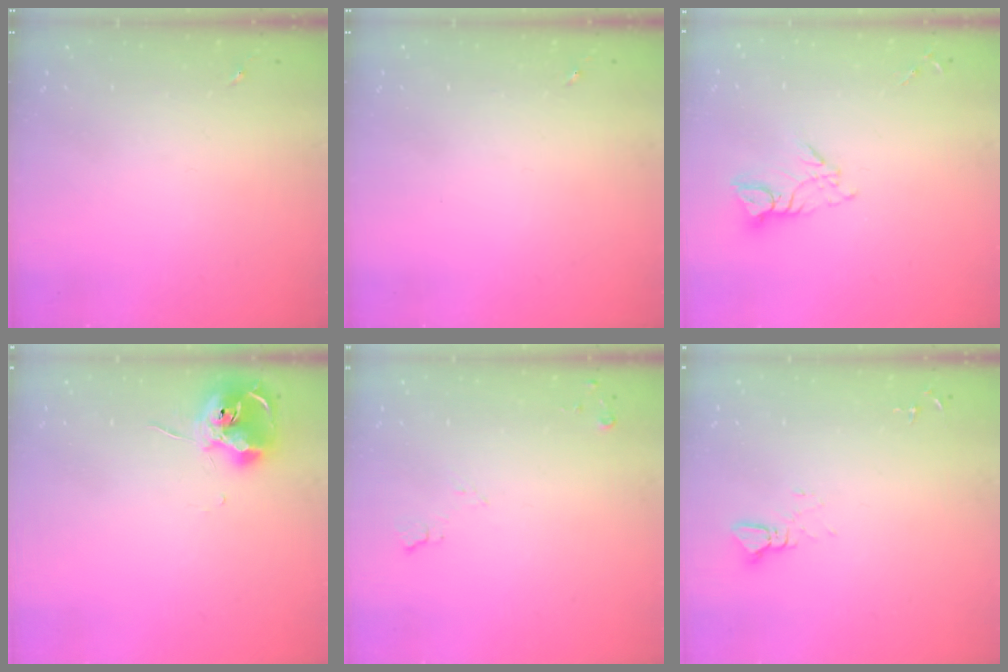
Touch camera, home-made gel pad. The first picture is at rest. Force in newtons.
{"total": 0.0}
{"total": 8.4, "press": 8.4, "slide": 0.9}
{"total": 11.1, "press": 11.0, "slide": 0.6}
{"total": 5.7, "press": 5.6, "slide": 0.7}
{"total": 2.4, "press": 2.4, "slide": 0.1}